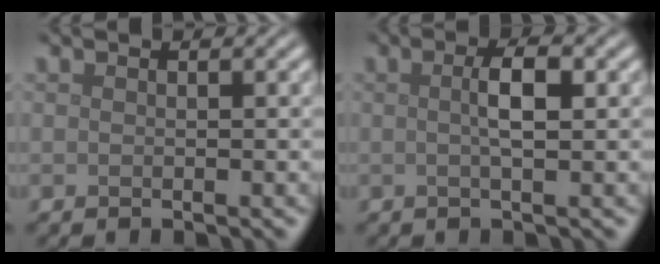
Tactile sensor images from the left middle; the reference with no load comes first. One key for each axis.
{"total": 2.6, "fx": 0.3, "fy": 0.5, "fz": 2.6, "tx": -0.043, "ty": 0.008, "tz": 0.002}